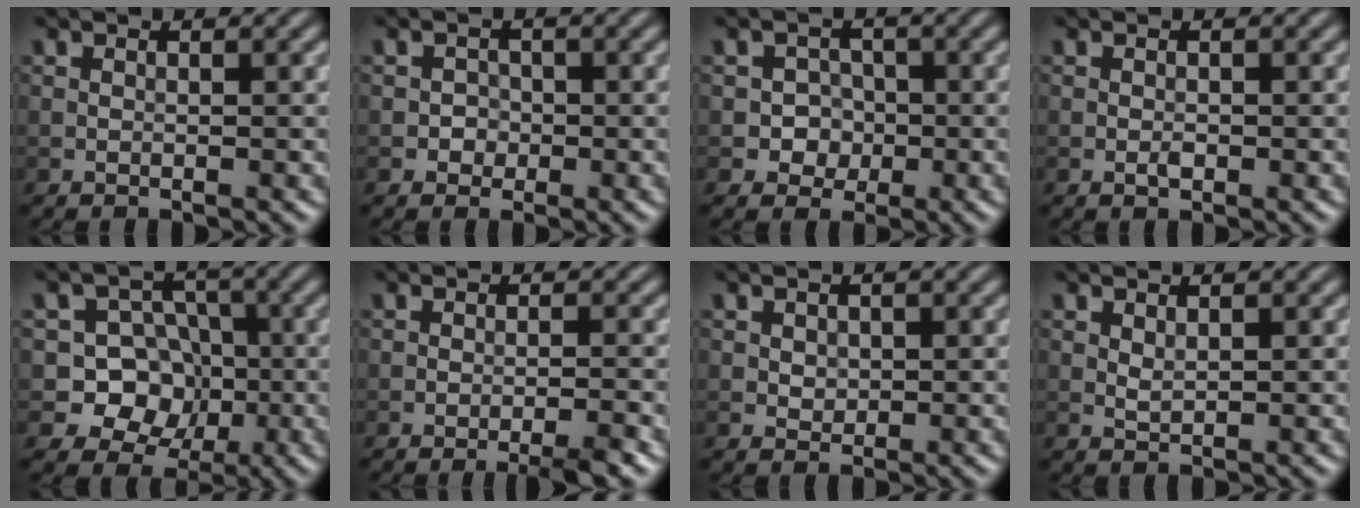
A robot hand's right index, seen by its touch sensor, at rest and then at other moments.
{"total": 1.3, "force": [-0.3, 1.2, 0.2], "torque": [0.014, 0.001, -0.011]}
{"total": 2.3, "force": [-0.5, 2.2, 0.6], "torque": [0.008, 0.001, -0.017]}
{"total": 0.7, "force": [-0.3, 0.4, 0.5], "torque": [-0.008, 0.001, -0.005]}
{"total": 7.8, "force": [-1.5, 7.2, 2.7], "torque": [-0.034, 0.024, -0.057]}
{"total": 2.8, "force": [-1.9, 0.2, 2.1], "torque": [-0.029, 0.003, -0.035]}
{"total": 0.9, "force": [0.3, 0.8, 0.3], "torque": [-0.007, -0.004, 0.008]}
{"total": 0.8, "force": [0.6, 0.2, 0.5], "torque": [-0.015, -0.001, 0.014]}